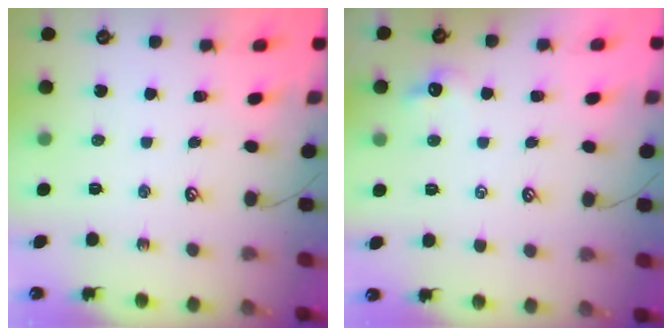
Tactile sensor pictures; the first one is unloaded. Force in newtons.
{"total": 0.5, "press": 0.1, "slide": 0.5}